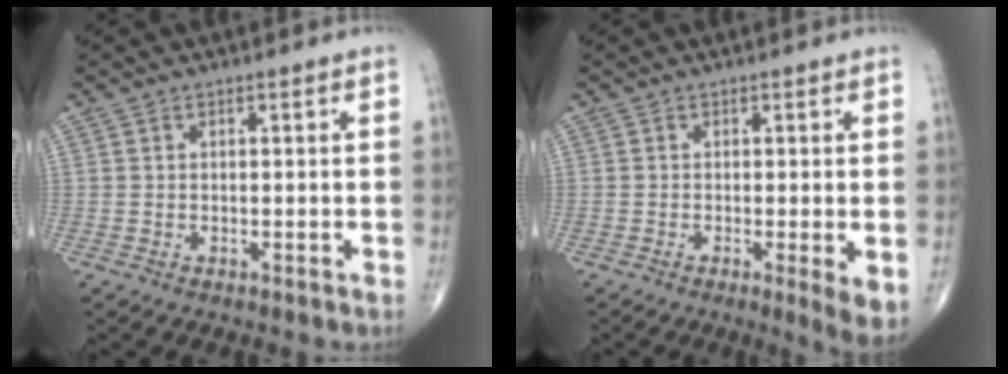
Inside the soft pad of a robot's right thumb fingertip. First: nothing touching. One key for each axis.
{"total": 4.4, "fx": -0.8, "fy": 0.6, "fz": 4.3, "tx": -0.071, "ty": -0.015, "tz": -0.018}